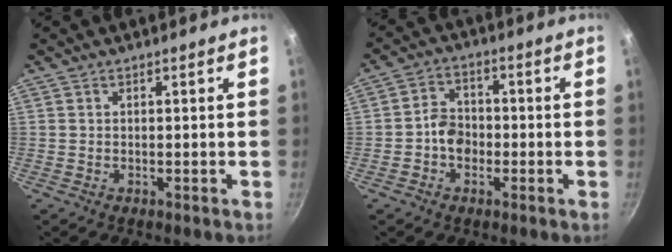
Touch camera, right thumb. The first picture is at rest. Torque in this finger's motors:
{"motor_torque": [0.38, 0.27, 0.64, 0.04, 0.01]}